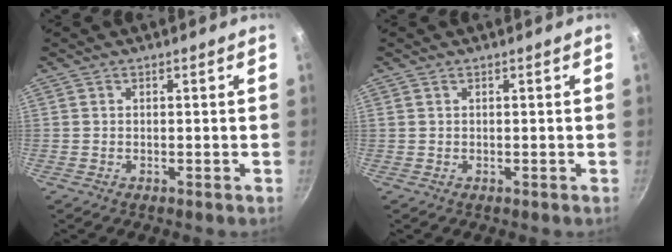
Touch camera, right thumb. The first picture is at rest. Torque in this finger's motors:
{"motor_torque": [0.07, -0.30, -0.23, -0.10, -0.02]}